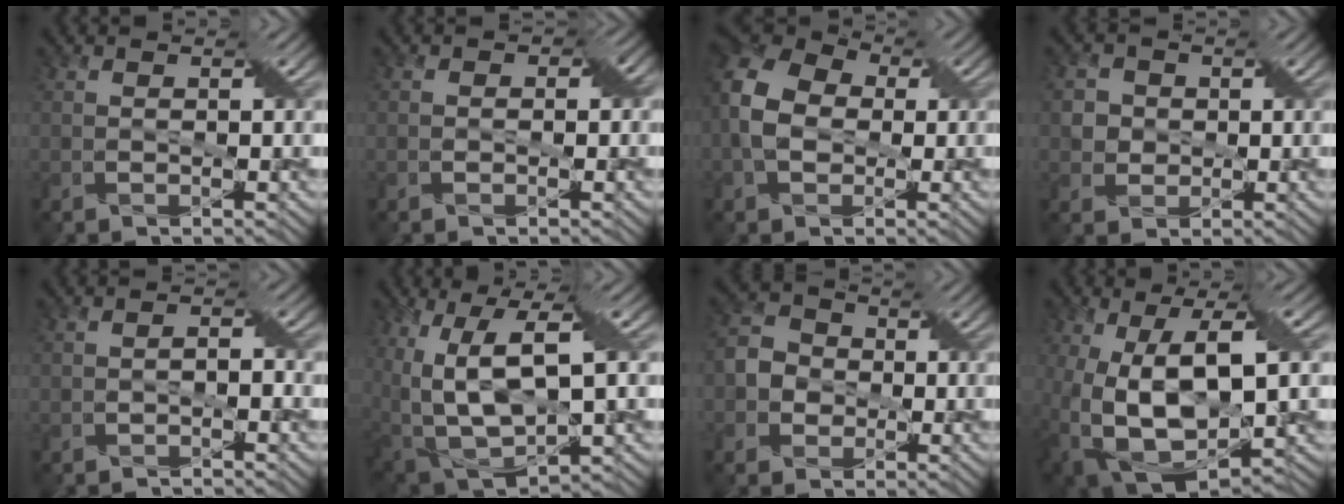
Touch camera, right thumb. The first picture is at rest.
{"total": 1.8, "force": [-0.3, 1.5, 1.1], "torque": [-0.016, -0.002, -0.006]}
{"total": 8.8, "force": [-0.6, 6.9, 5.6], "torque": [-0.149, 0.007, -0.026]}
{"total": 3.9, "force": [0.6, 3.7, 1.1], "torque": [-0.036, 0.003, 0.007]}
{"total": 1.4, "force": [-1.0, 0.5, 0.8], "torque": [-0.014, 0.007, -0.020]}
{"total": 15.4, "force": [2.2, 7.7, 13.1], "torque": [-0.279, -0.016, 0.065]}
{"total": 4.7, "force": [-0.9, 4.3, 1.8], "torque": [-0.045, 0.008, -0.026]}
{"total": 16.6, "force": [-1.2, 8.7, 14.1], "torque": [-0.264, -0.032, 0.005]}